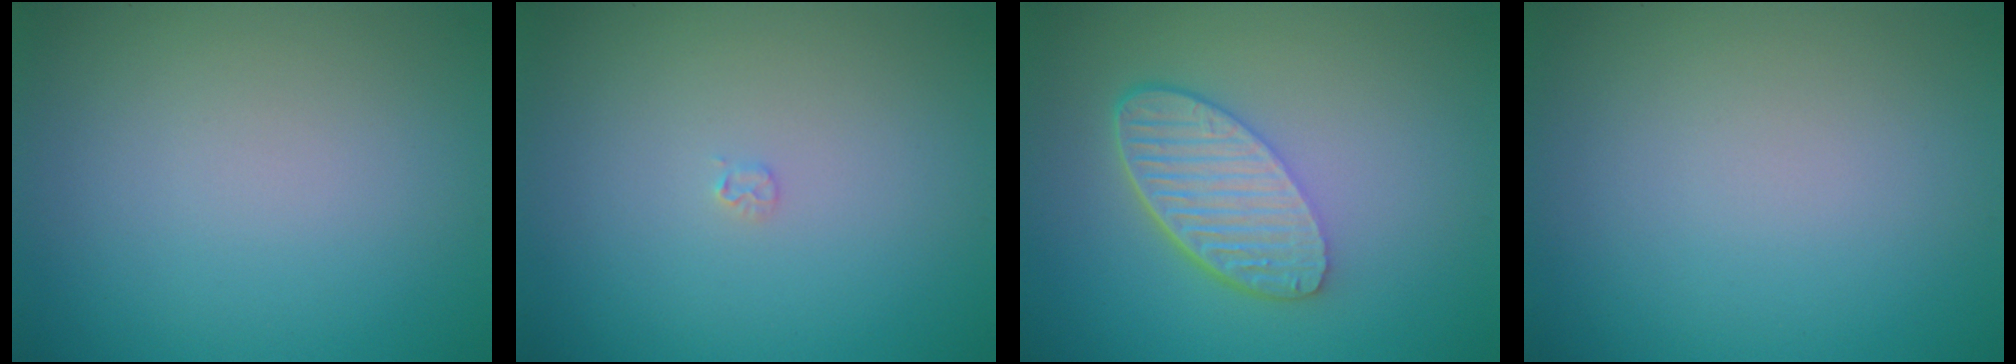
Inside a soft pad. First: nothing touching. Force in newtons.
{"total": 0.5, "press": 0.5, "slide": 0.1}
{"total": 5.5, "press": 4.0, "slide": 3.7}
{"total": 0.0}